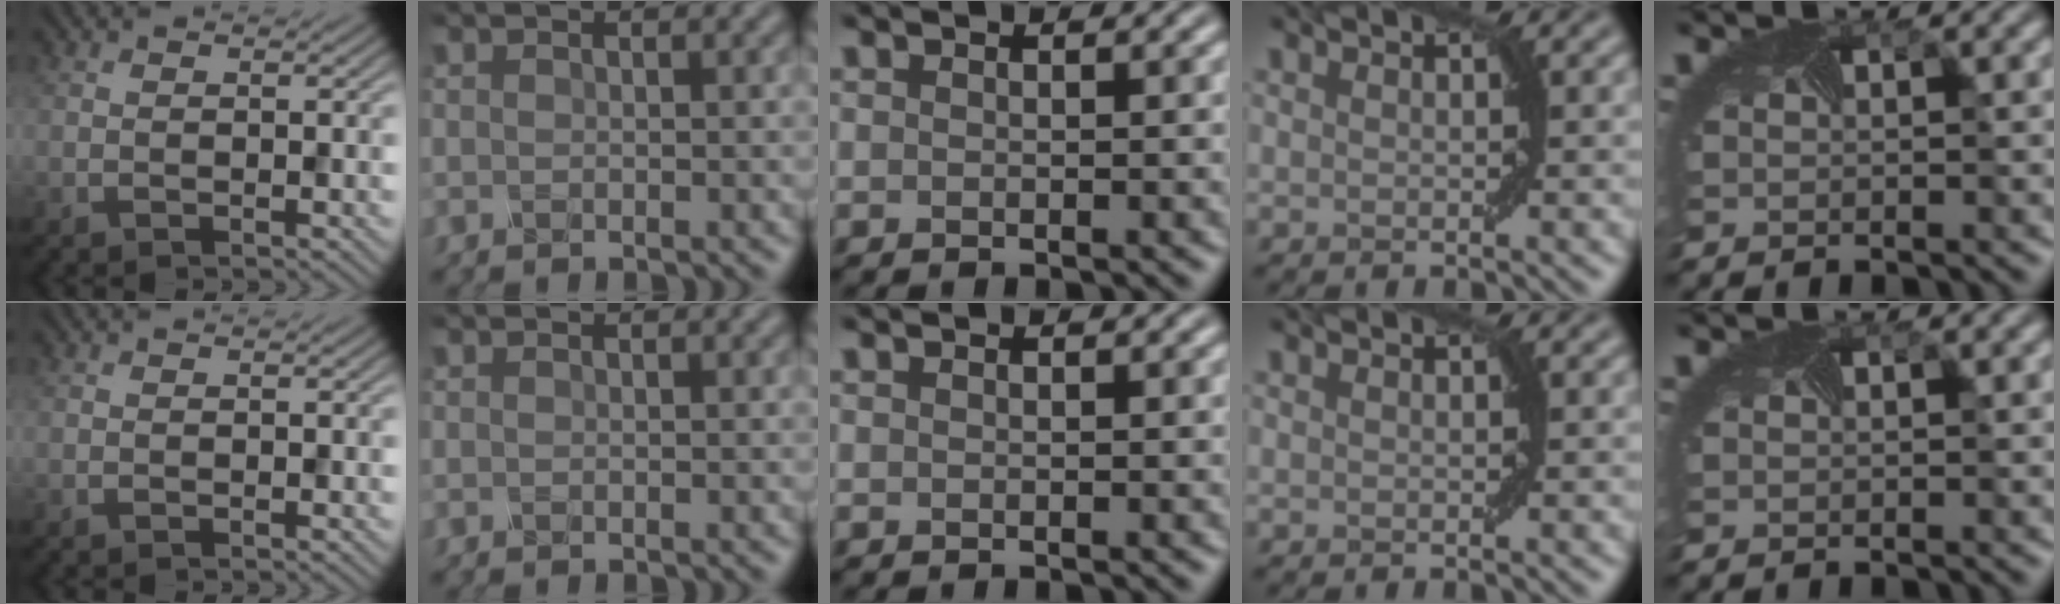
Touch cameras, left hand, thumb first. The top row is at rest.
{}